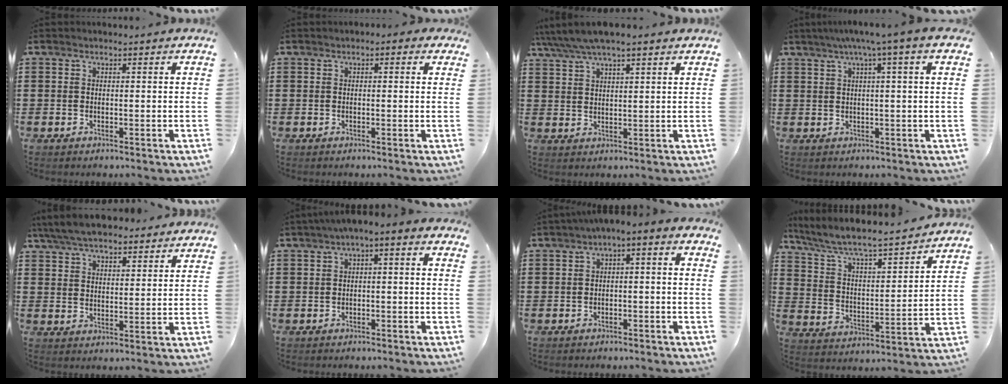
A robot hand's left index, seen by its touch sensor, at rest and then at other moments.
{"total": 0.8, "force": [0.1, 0.5, 0.6], "torque": [-0.013, 0.006, 0.000]}
{"total": 4.3, "force": [3.6, 0.8, 2.3], "torque": [-0.055, -0.006, 0.063]}
{"total": 4.2, "force": [1.6, -0.5, 3.9], "torque": [-0.076, -0.001, 0.024]}
{"total": 6.4, "force": [5.9, 1.4, 2.1], "torque": [-0.060, -0.011, 0.109]}
{"total": 2.7, "force": [-2.3, 0.6, 1.3], "torque": [-0.033, 0.001, -0.054]}
{"total": 3.0, "force": [-2.8, 0.6, 1.0], "torque": [-0.028, 0.003, -0.064]}
{"total": 6.3, "force": [5.7, 0.5, 2.6], "torque": [-0.075, -0.038, 0.090]}